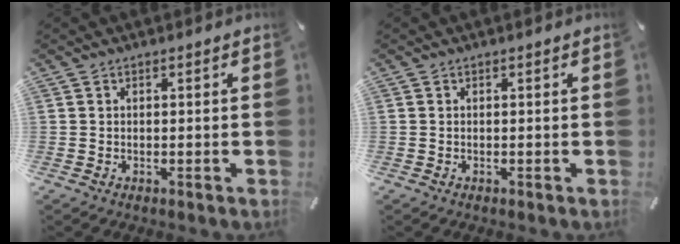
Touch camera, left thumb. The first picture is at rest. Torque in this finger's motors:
{"motor_torque": [-0.20, 0.22, 0.11, -0.02, -0.02]}